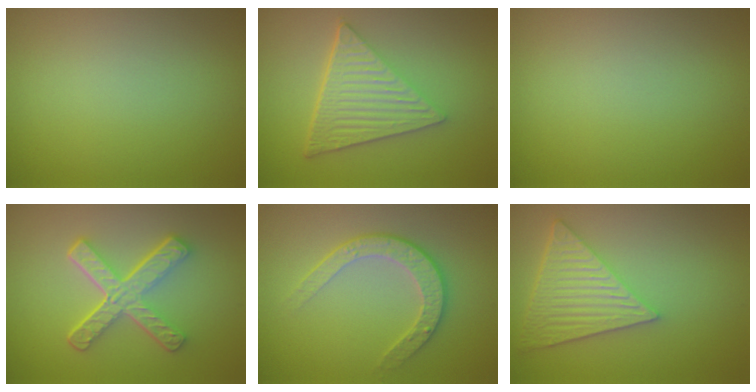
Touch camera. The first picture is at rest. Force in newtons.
{"total": 6.8, "press": 4.5, "slide": 5.0}
{"total": 0.0}
{"total": 5.3, "press": 3.7, "slide": 3.9}
{"total": 3.3, "press": 2.8, "slide": 1.7}
{"total": 6.1, "press": 4.6, "slide": 4.0}